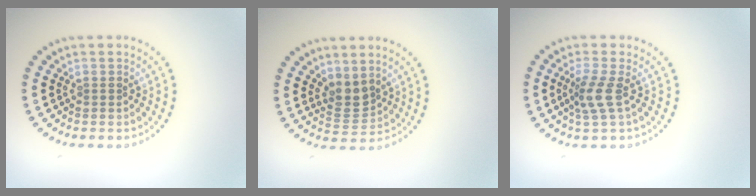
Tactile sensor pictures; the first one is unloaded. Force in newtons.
{"total": 2.3, "press": 1.9, "slide": 1.3}
{"total": 2.4, "press": 1.9, "slide": 1.5}